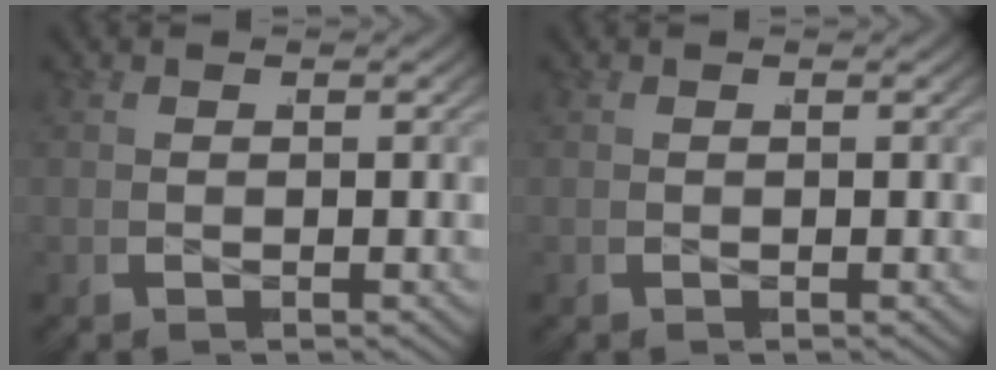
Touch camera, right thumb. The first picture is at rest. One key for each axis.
{"total": 0.0}